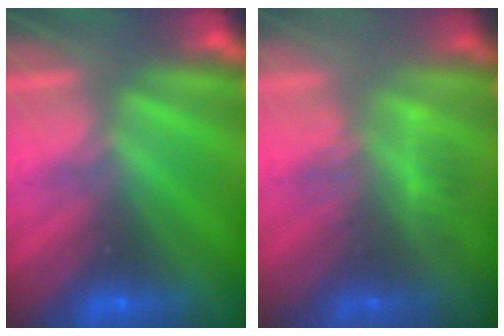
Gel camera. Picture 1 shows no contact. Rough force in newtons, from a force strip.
{"total": 3.2}